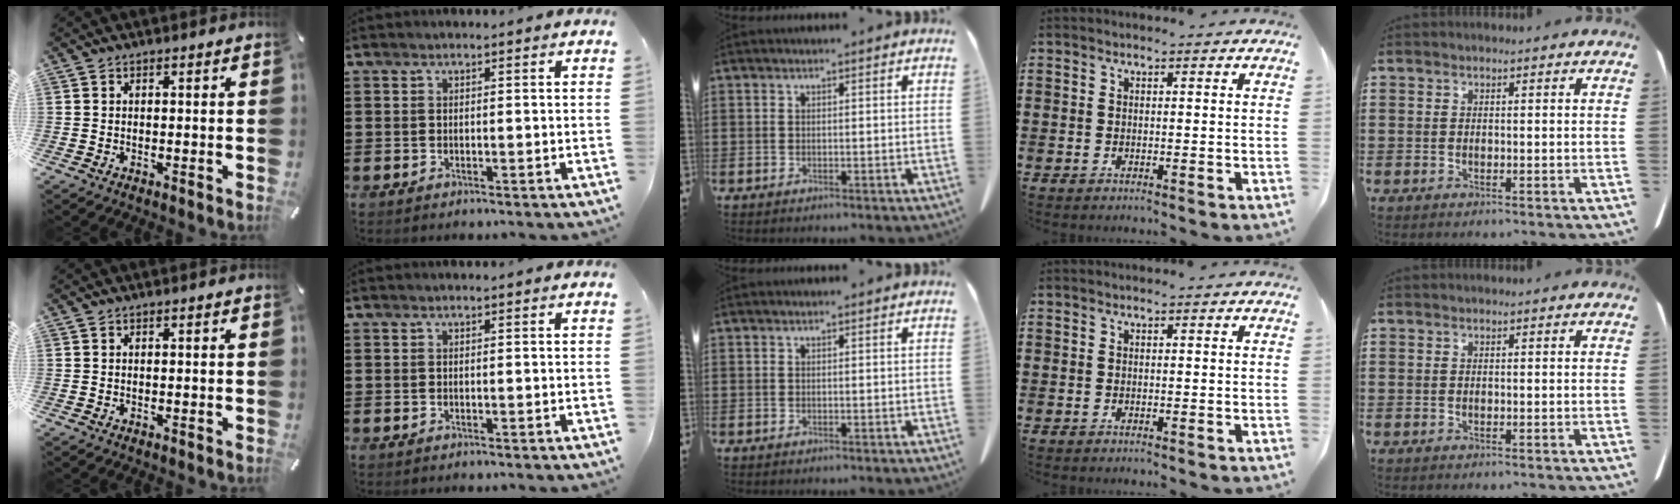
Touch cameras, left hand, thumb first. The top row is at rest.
{}